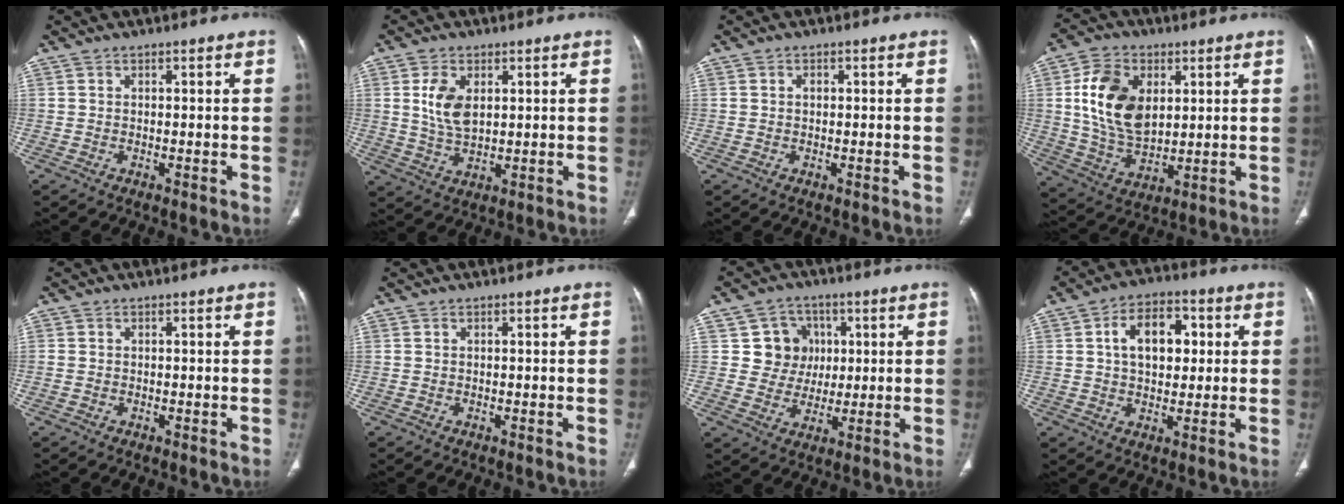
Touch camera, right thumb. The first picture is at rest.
{"total": 7.1, "force": [1.9, 4.1, 5.5], "torque": [-0.102, -0.011, 0.043]}
{"total": 0.7, "force": [0.1, 0.5, 0.5], "torque": [-0.007, 0.001, 0.001]}
{"total": 15.1, "force": [3.6, 9.8, 10.9], "torque": [-0.177, -0.016, 0.072]}
{"total": 0.5, "force": [-0.1, 0.5, 0.2], "torque": [-0.005, 0.001, -0.002]}
{"total": 0.0}
{"total": 8.4, "force": [2.0, 8.0, 1.8], "torque": [0.016, 0.004, 0.032]}
{"total": 10.4, "force": [2.2, 6.7, 7.7], "torque": [-0.097, 0.009, 0.032]}